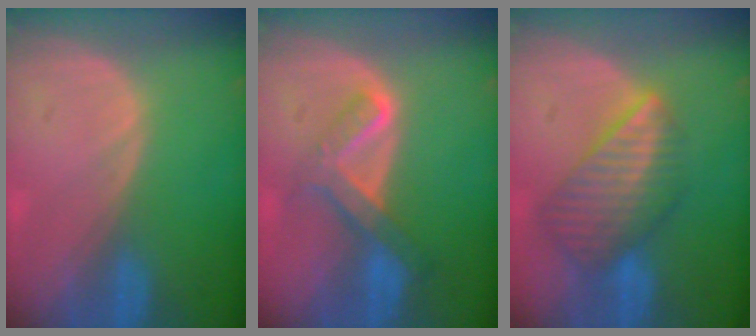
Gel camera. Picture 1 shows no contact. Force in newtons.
{"total": 6.7, "press": 5.7, "slide": 3.5}
{"total": 8.4, "press": 7.4, "slide": 3.9}